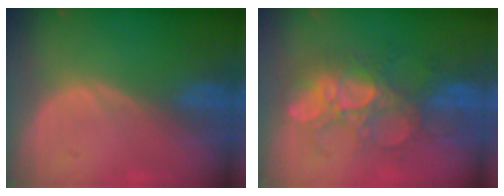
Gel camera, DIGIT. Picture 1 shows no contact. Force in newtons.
{"total": 9.0, "press": 8.8, "slide": 2.3}